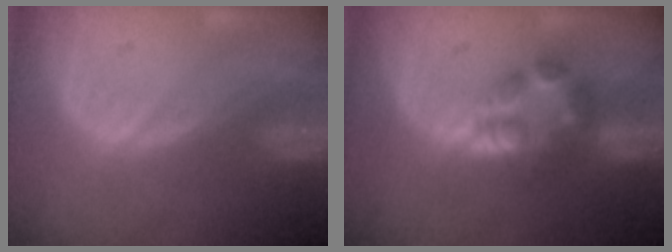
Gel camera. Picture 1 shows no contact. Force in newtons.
{"total": 6.0, "press": 5.3, "slide": 2.8}